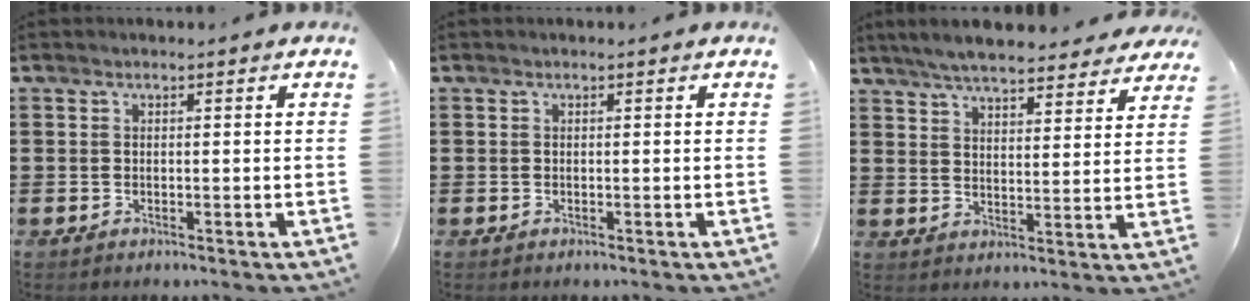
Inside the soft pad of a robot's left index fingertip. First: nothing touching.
{"total": 0.0}
{"total": 6.3, "force": [5.9, 0.5, 2.0], "torque": [-0.061, -0.023, 0.108]}